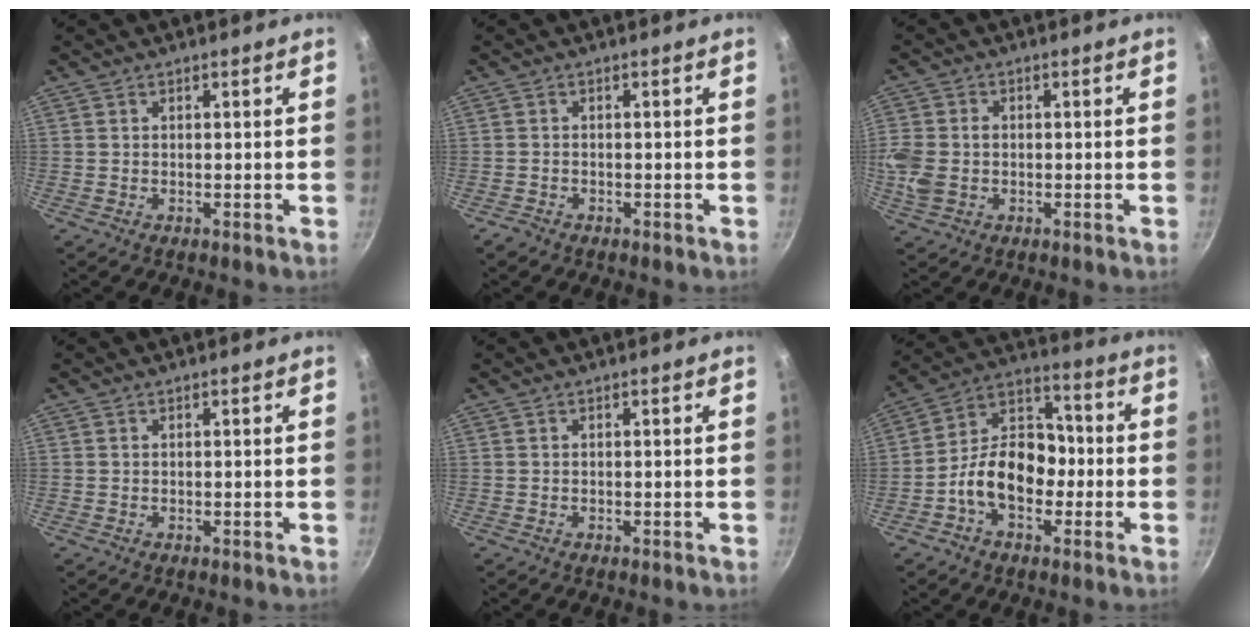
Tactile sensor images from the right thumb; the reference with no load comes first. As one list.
[{"total": 1.5, "force": [-1.1, 0.9, 0.4], "torque": [-0.015, 0.013, -0.019]}, {"total": 7.7, "force": [-1.0, 6.0, 4.8], "torque": [-0.107, 0.002, -0.024]}, {"total": 0.0}, {"total": 0.0}, {"total": 14.1, "force": [-3.4, 9.7, 9.6], "torque": [-0.114, 0.050, -0.074]}]